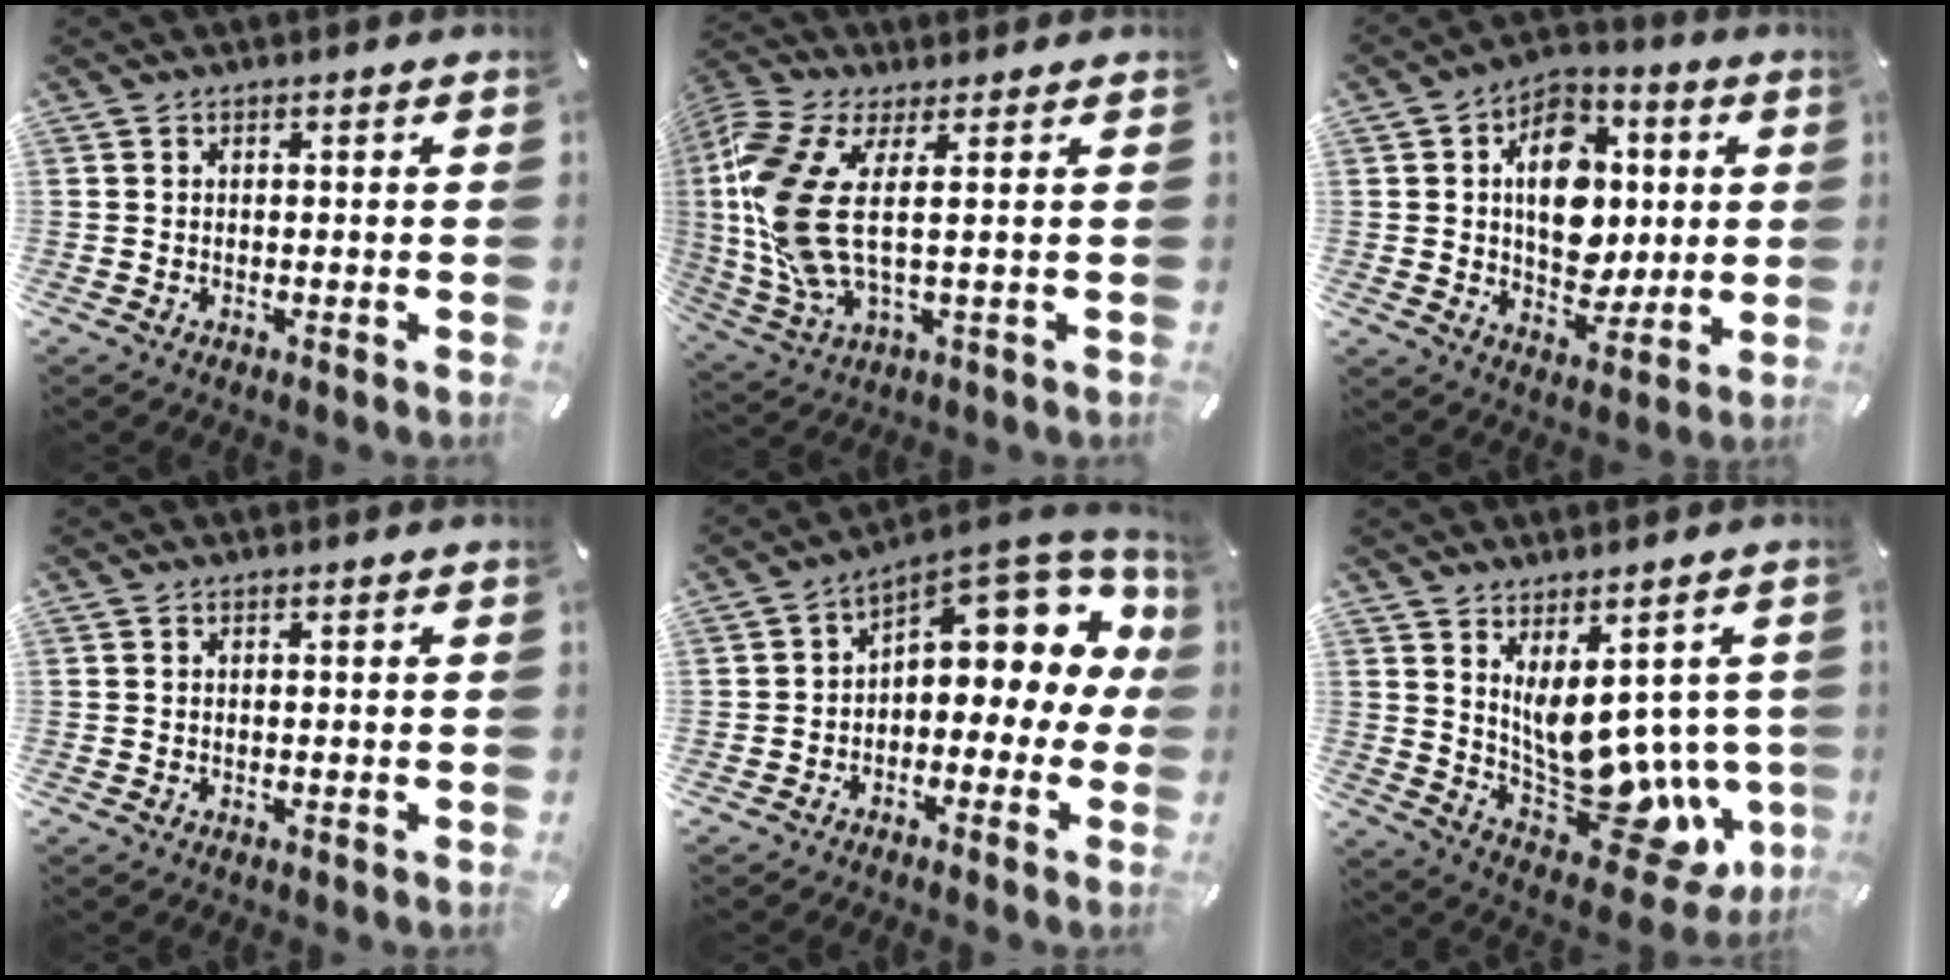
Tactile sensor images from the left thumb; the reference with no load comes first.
{"total": 14.0, "force": [2.2, 4.3, 13.1], "torque": [-0.302, -0.028, 0.035]}
{"total": 15.3, "force": [1.5, 11.8, 9.6], "torque": [-0.133, 0.011, 0.035]}
{"total": 0.0}
{"total": 11.1, "force": [5.1, 6.1, 7.7], "torque": [-0.094, -0.050, 0.086]}
{"total": 14.7, "force": [1.2, 8.6, 11.9], "torque": [-0.157, -0.056, 0.038]}